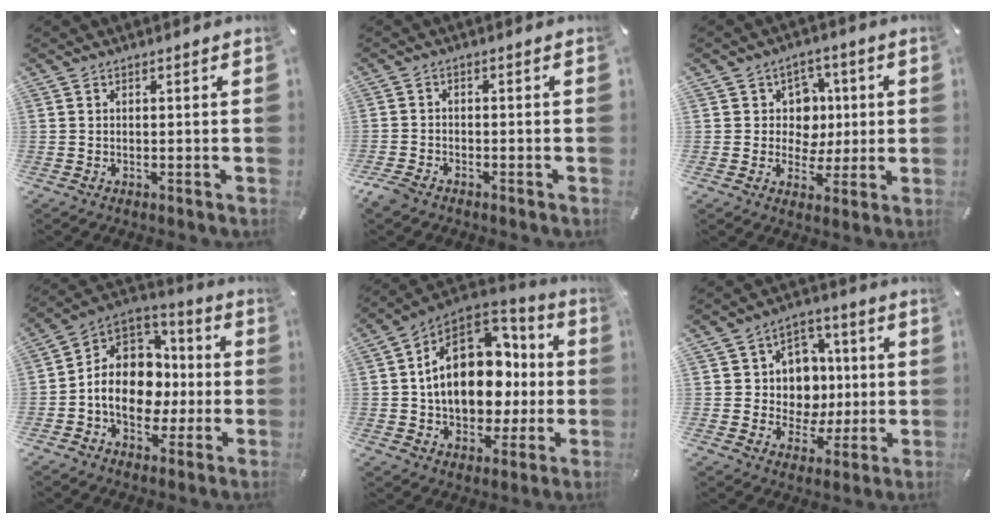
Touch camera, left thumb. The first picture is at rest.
{"total": 2.9, "force": [-2.3, 1.3, 1.2], "torque": [-0.038, 0.005, -0.051]}
{"total": 8.6, "force": [1.1, 8.2, 2.4], "torque": [-0.026, -0.003, 0.023]}
{"total": 14.1, "force": [-2.2, 11.5, 7.9], "torque": [-0.161, 0.001, -0.039]}
{"total": 21.5, "force": [2.1, 15.3, 14.9], "torque": [-0.240, -0.007, 0.043]}
{"total": 11.3, "force": [0.8, 10.7, 3.6], "torque": [-0.051, -0.008, 0.025]}